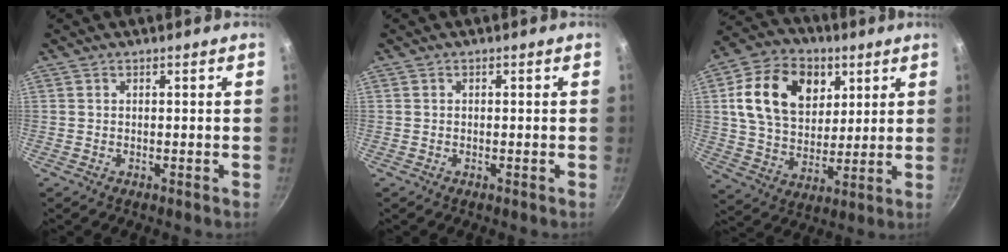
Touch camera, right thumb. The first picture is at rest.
{"total": 0.0}
{"total": 18.5, "force": [6.0, 13.3, 11.3], "torque": [-0.174, -0.011, 0.100]}